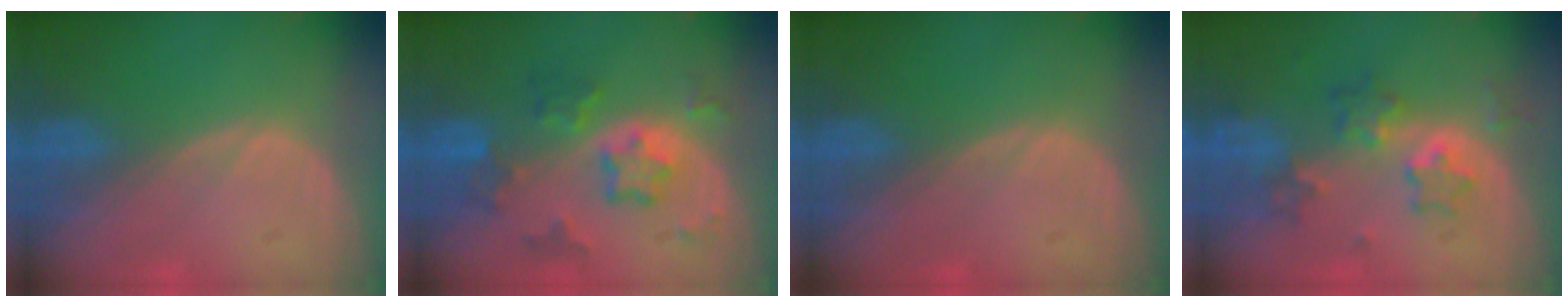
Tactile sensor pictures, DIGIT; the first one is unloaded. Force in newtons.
{"total": 7.2, "press": 6.5, "slide": 3.2}
{"total": 0.0}
{"total": 6.0, "press": 5.8, "slide": 1.5}